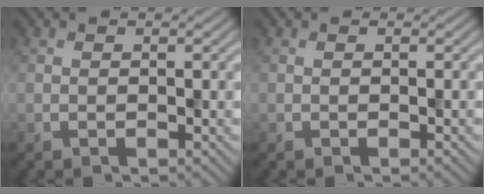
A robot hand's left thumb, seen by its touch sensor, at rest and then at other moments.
{"total": 0.0}